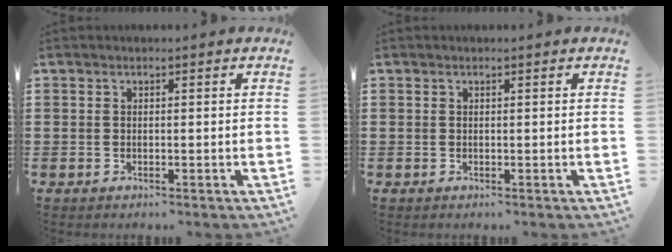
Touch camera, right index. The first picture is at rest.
{"total": 0.0}